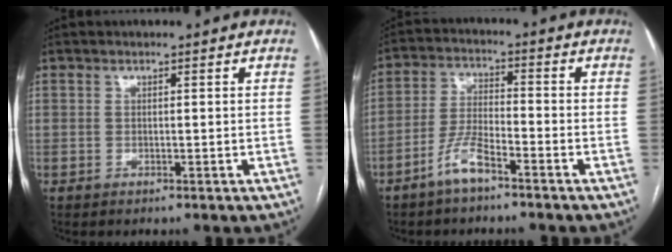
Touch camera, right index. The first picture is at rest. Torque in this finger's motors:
{"motor_torque": [0.15, 0.04, -0.14, -0.07]}